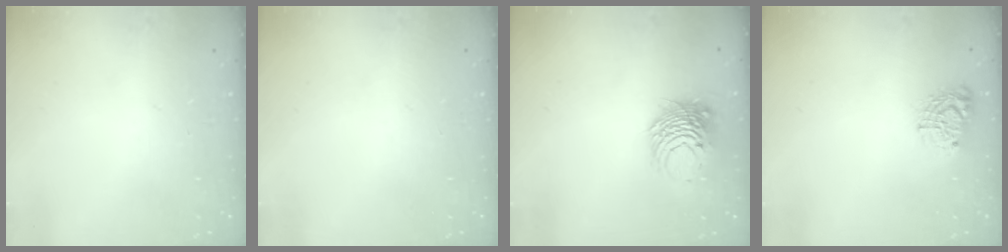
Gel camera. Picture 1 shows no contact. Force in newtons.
{"total": 0.0}
{"total": 8.4, "press": 8.4, "slide": 0.8}
{"total": 8.9, "press": 8.8, "slide": 0.7}